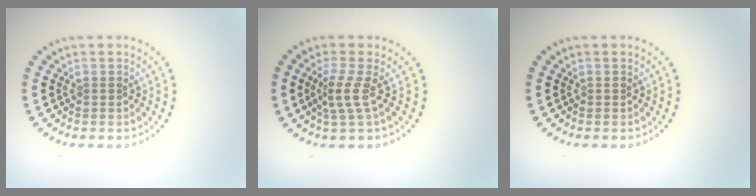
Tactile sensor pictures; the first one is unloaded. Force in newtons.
{"total": 2.3, "press": 1.5, "slide": 1.7}
{"total": 0.0}